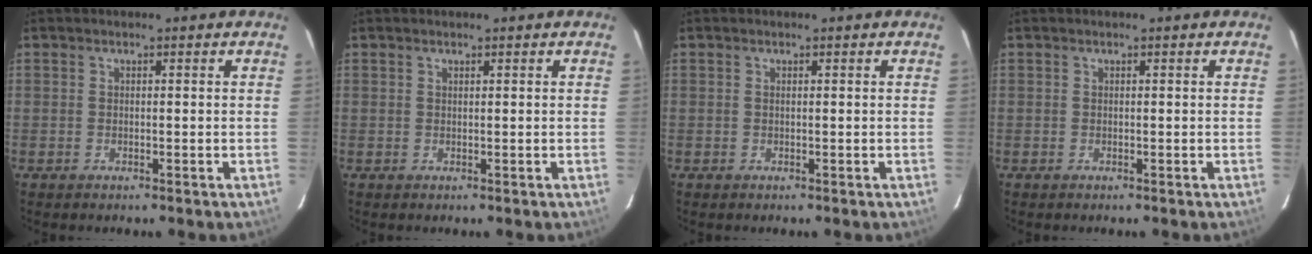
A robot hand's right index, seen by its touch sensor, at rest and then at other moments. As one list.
[{"total": 0.0}, {"total": 0.0}, {"total": 0.0}]